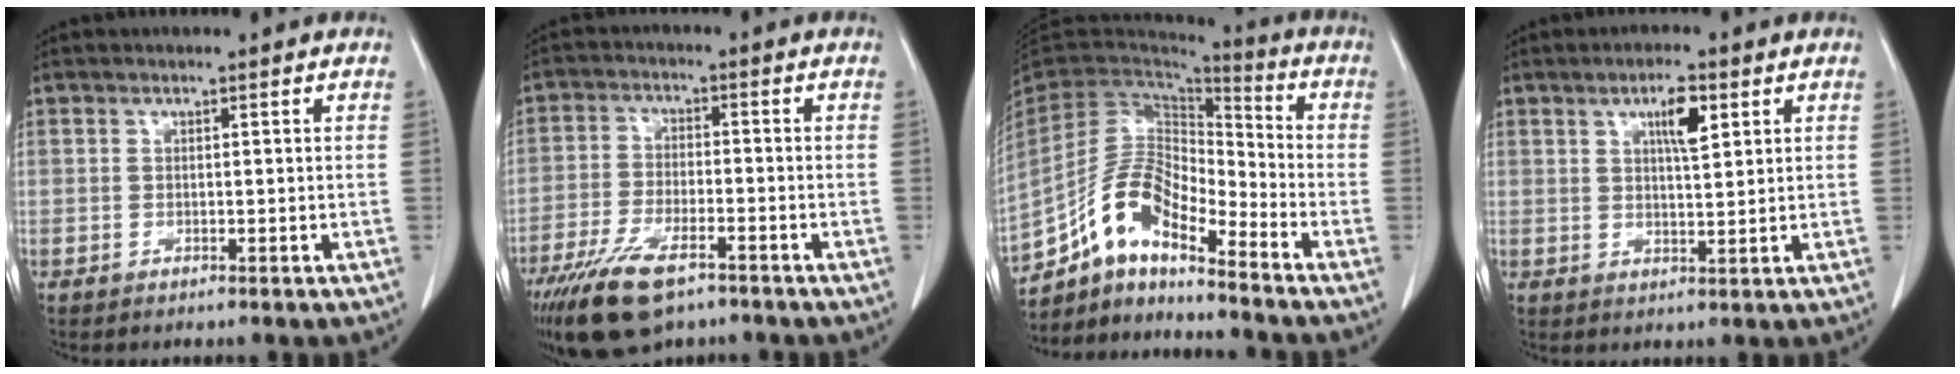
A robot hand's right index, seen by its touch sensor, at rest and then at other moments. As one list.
[{"total": 10.8, "force": [-7.3, 3.6, 7.1], "torque": [-0.138, -0.018, -0.129]}, {"total": 12.6, "force": [-9.4, 3.5, 7.7], "torque": [-0.156, 0.028, -0.176]}, {"total": 4.8, "force": [2.2, 1.0, 4.2], "torque": [-0.071, 0.000, 0.037]}]